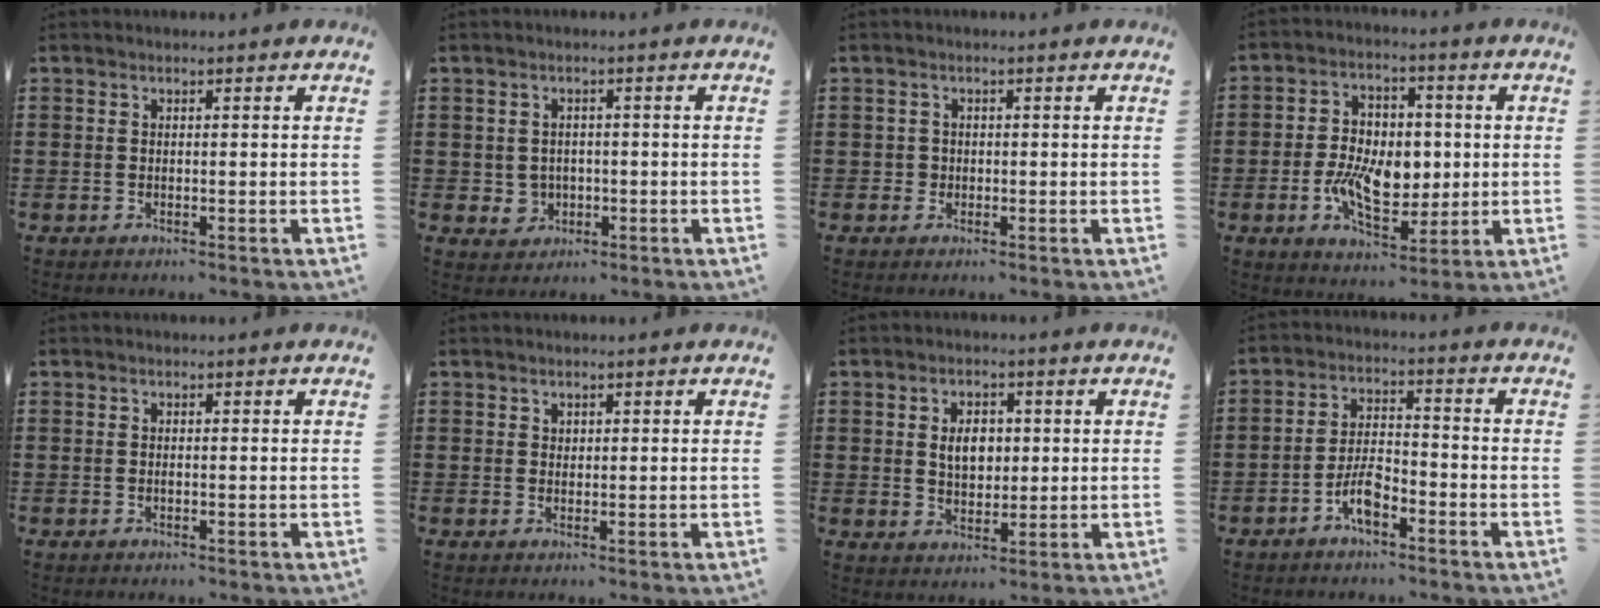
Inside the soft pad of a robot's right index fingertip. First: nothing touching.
{"total": 2.3, "force": [-0.4, 2.3, 0.5], "torque": [-0.018, 0.007, -0.011]}
{"total": 1.2, "force": [-0.2, 1.2, 0.2], "torque": [-0.007, 0.005, -0.005]}
{"total": 9.4, "force": [-1.0, 6.0, 7.2], "torque": [-0.139, 0.004, -0.022]}
{"total": 0.0}
{"total": 0.8, "force": [0.5, 0.7, 0.1], "torque": [-0.003, 0.002, 0.011]}
{"total": 4.5, "force": [0.6, 3.1, 3.2], "torque": [-0.055, 0.007, 0.003]}
{"total": 5.3, "force": [-3.1, 2.1, 3.8], "torque": [-0.089, 0.005, -0.065]}